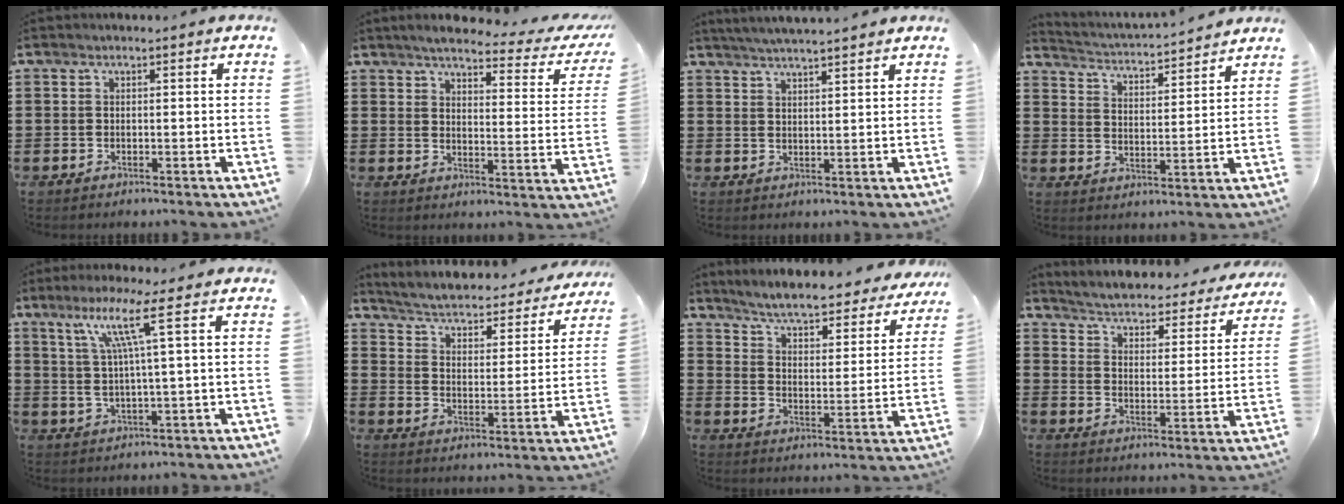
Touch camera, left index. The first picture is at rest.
{"total": 4.1, "force": [3.5, 0.2, 2.2], "torque": [-0.054, -0.025, 0.051]}
{"total": 3.2, "force": [3.0, -0.7, 0.6], "torque": [-0.021, -0.011, 0.054]}
{"total": 2.7, "force": [2.7, -0.4, 0.0], "torque": [-0.020, -0.030, 0.038]}
{"total": 8.1, "force": [3.2, -0.6, 7.4], "torque": [-0.152, 0.000, 0.048]}
{"total": 2.8, "force": [2.6, 0.1, 1.0], "torque": [-0.039, -0.030, 0.033]}
{"total": 5.3, "force": [5.0, 0.0, 1.8], "torque": [-0.059, -0.038, 0.080]}
{"total": 3.0, "force": [3.0, -0.2, 0.3], "torque": [-0.028, -0.034, 0.040]}